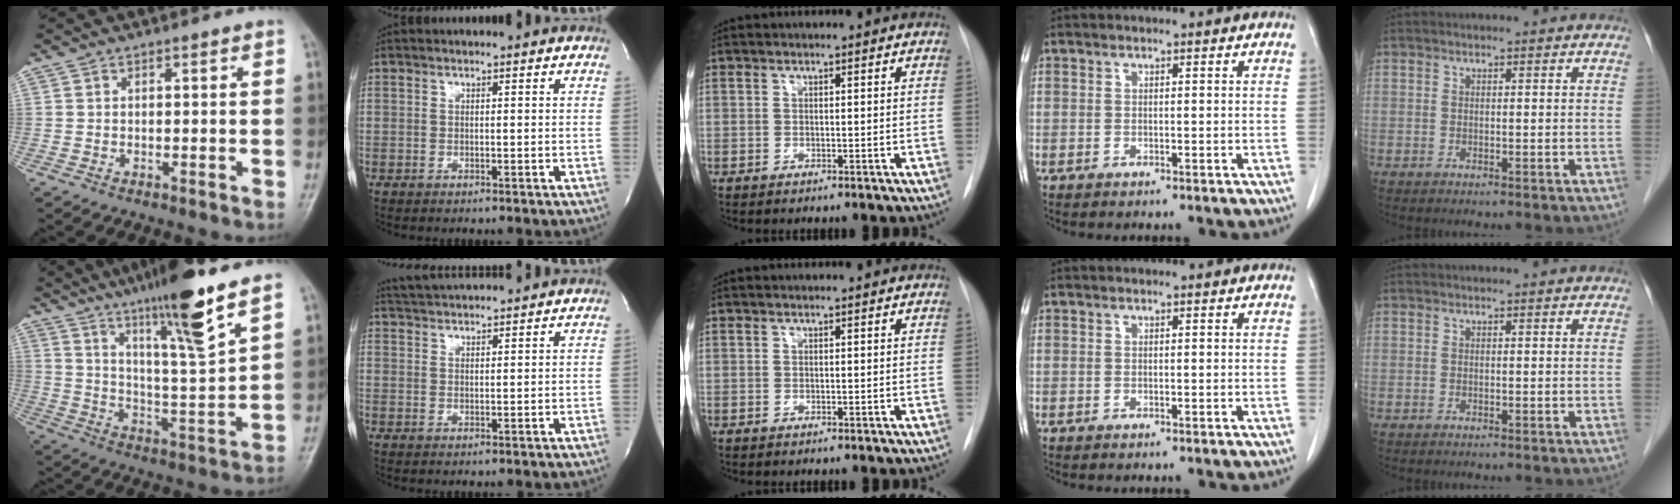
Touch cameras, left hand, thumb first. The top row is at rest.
{"thumb": {"total": 16.2, "force": [10.7, 0.8, 12.1], "torque": [-0.199, -0.059, 0.181]}, "index": {"total": 6.4, "force": [6.2, -0.2, 1.5], "torque": [-0.037, 0.030, 0.102]}}